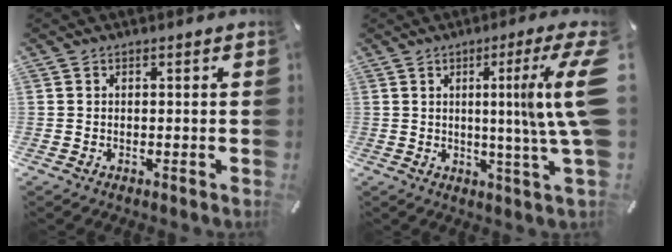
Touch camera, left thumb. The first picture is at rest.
{"total": 16.0, "force": [3.0, -0.7, 15.7], "torque": [-0.237, -0.023, 0.029]}